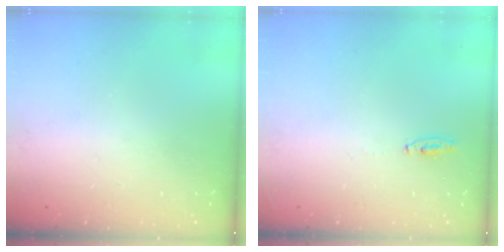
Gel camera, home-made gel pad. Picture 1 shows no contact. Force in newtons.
{"total": 15.9, "press": 4.3, "slide": 15.3}